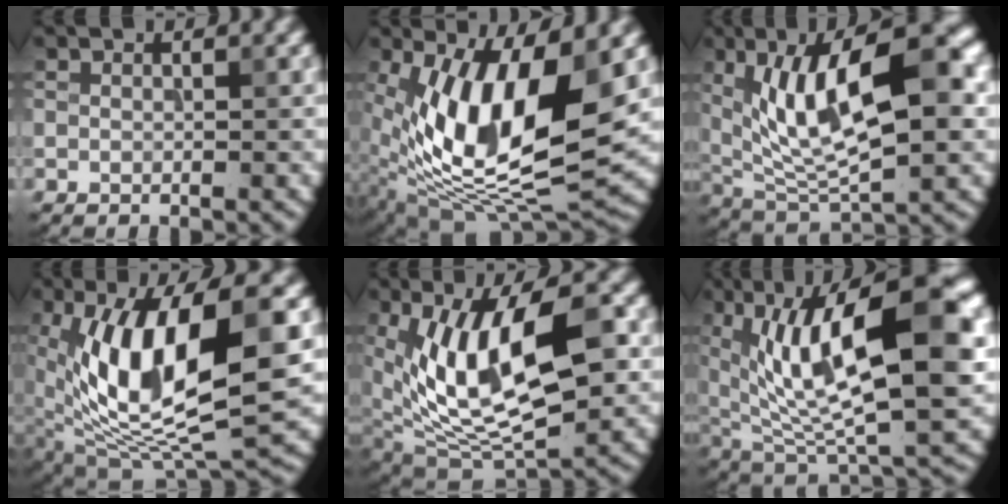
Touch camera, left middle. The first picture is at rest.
{"total": 13.6, "force": [0.9, 5.7, 12.3], "torque": [-0.225, -0.012, 0.010]}
{"total": 11.8, "force": [2.8, 4.1, 10.7], "torque": [-0.170, 0.007, 0.048]}
{"total": 12.9, "force": [1.1, 5.1, 11.8], "torque": [-0.214, -0.004, 0.018]}
{"total": 12.7, "force": [1.5, 5.6, 11.3], "torque": [-0.192, -0.002, 0.025]}
{"total": 14.6, "force": [2.6, 5.3, 13.4], "torque": [-0.217, 0.008, 0.040]}